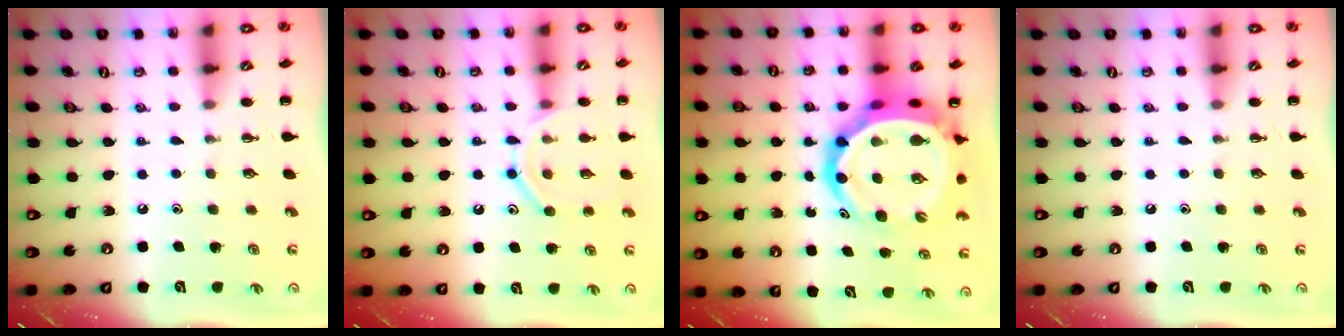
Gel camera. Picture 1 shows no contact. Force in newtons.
{"total": 10.5, "press": 10.4, "slide": 1.1}
{"total": 14.7, "press": 14.1, "slide": 4.0}
{"total": 0.0}